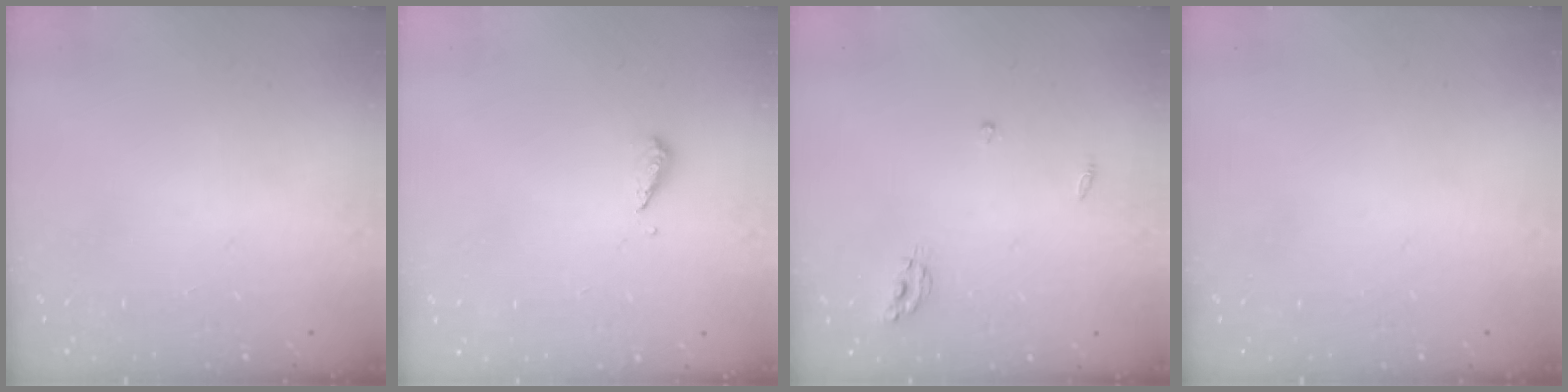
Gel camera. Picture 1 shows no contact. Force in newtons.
{"total": 4.4, "press": 4.4, "slide": 0.5}
{"total": 5.2, "press": 5.2, "slide": 0.4}
{"total": 0.0}